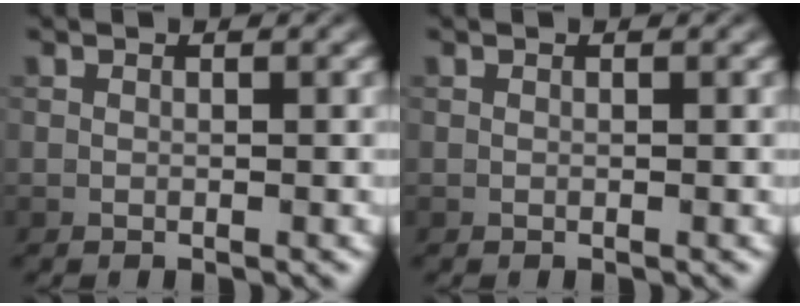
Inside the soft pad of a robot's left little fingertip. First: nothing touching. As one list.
[{"total": 0.0}]